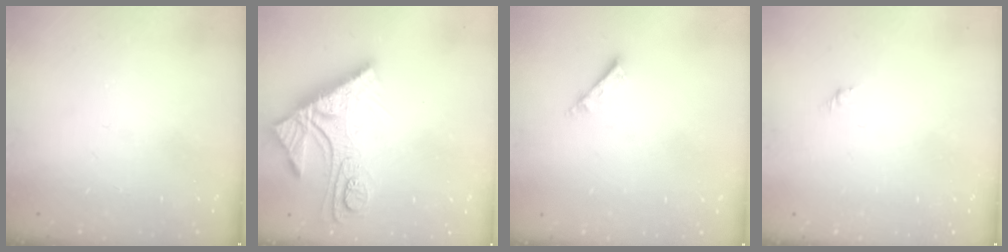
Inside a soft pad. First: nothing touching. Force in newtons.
{"total": 15.3, "press": 15.3, "slide": 1.4}
{"total": 2.3, "press": 2.3, "slide": 0.1}
{"total": 1.3, "press": 1.2, "slide": 0.5}